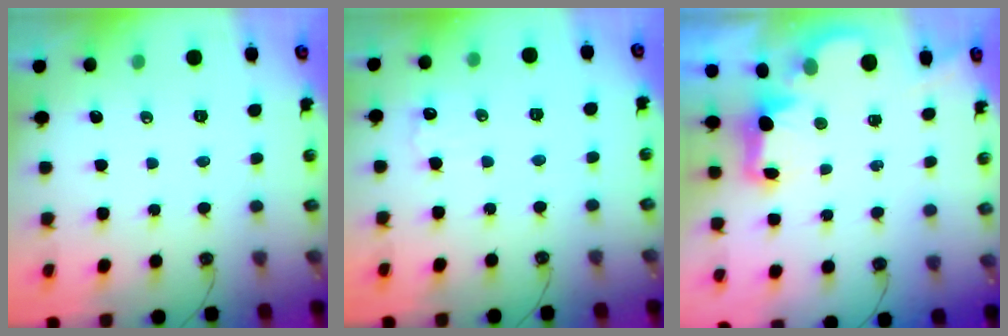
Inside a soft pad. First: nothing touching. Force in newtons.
{"total": 6.5, "press": 6.5, "slide": 0.7}
{"total": 2.7, "press": 2.6, "slide": 0.5}